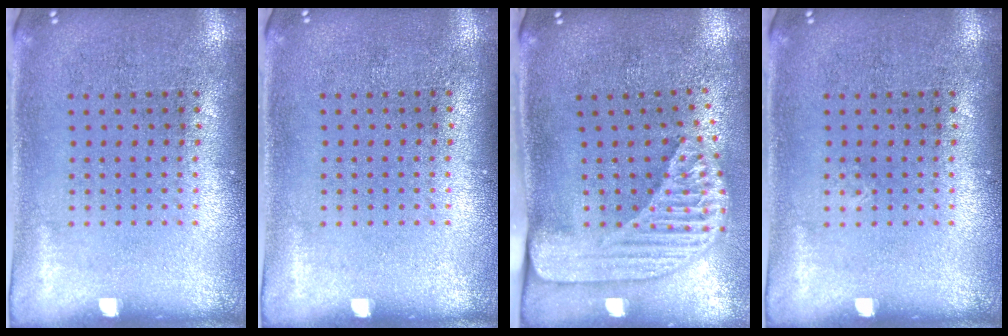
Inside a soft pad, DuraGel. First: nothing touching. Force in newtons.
{"total": 0.0}
{"total": 2.4, "press": 1.8, "slide": 1.7}
{"total": 0.0}